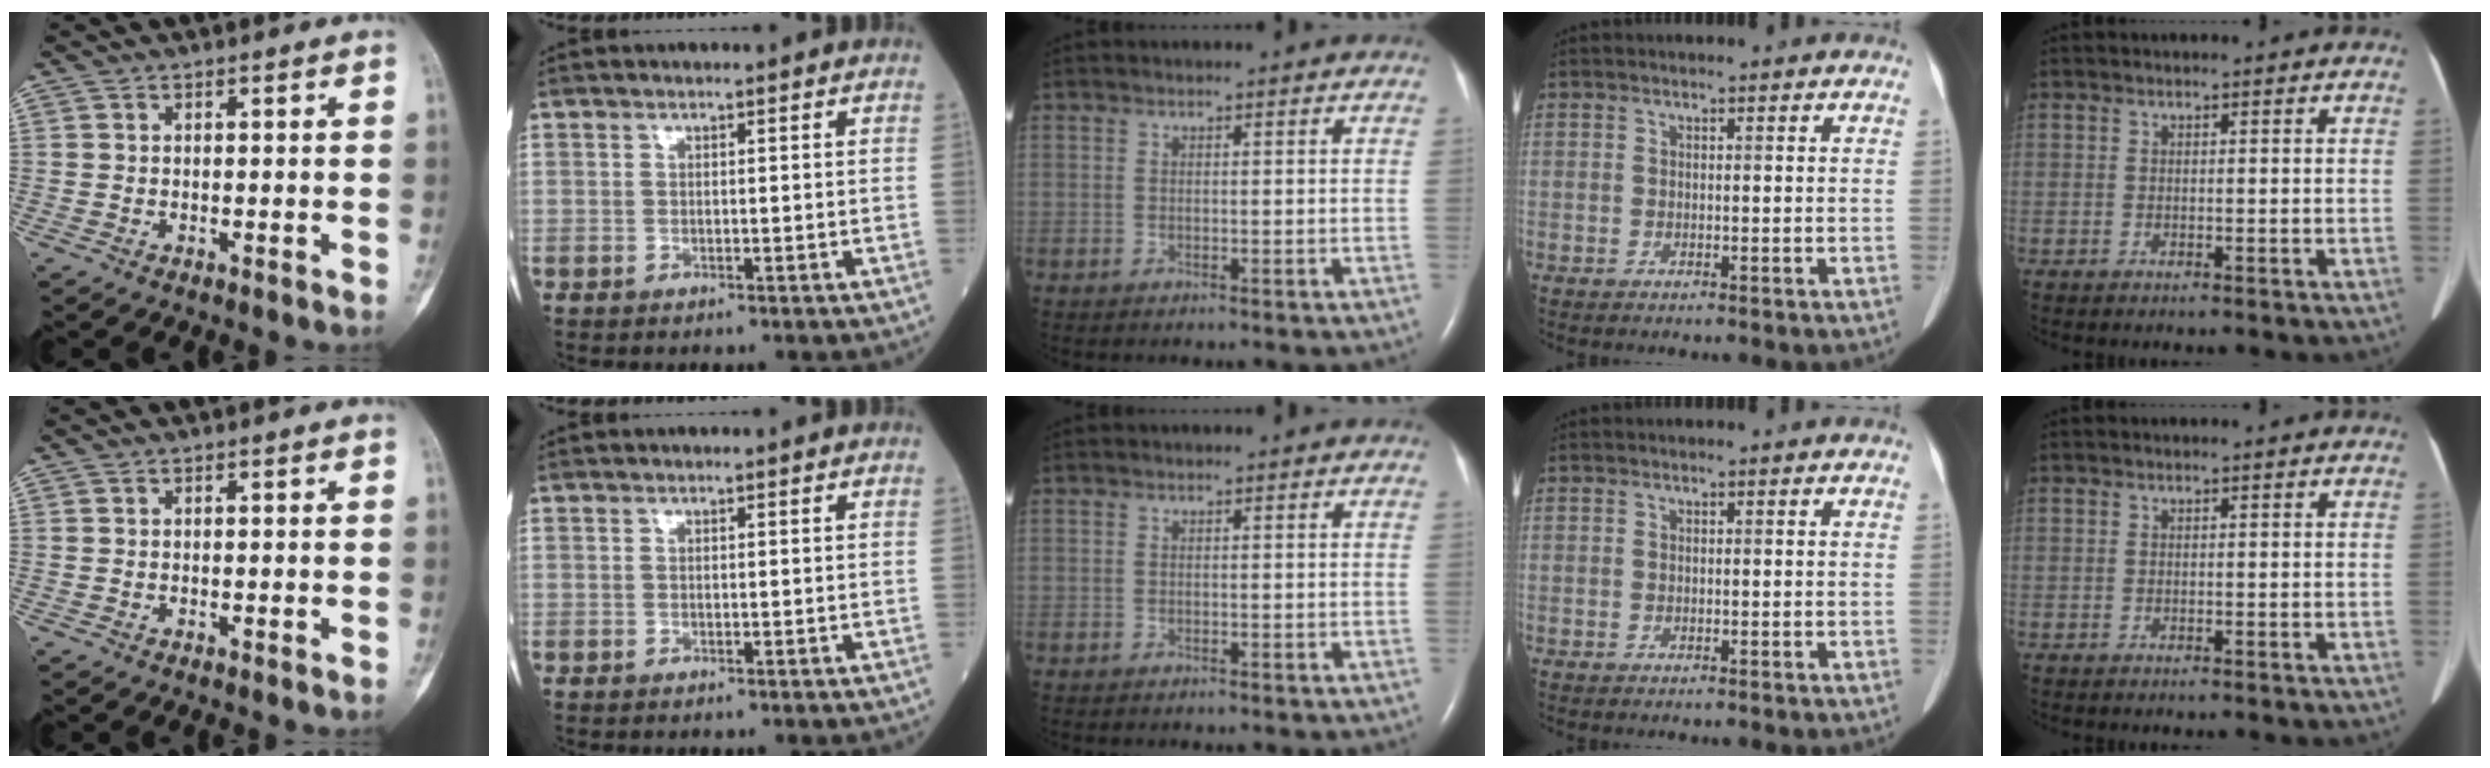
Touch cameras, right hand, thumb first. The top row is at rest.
{}